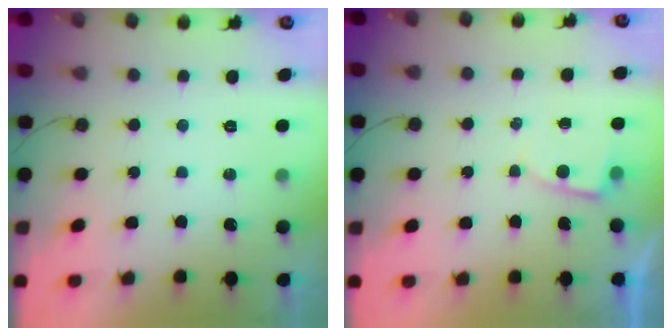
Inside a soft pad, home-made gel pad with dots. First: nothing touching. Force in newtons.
{"total": 2.5, "press": 2.4, "slide": 0.4}